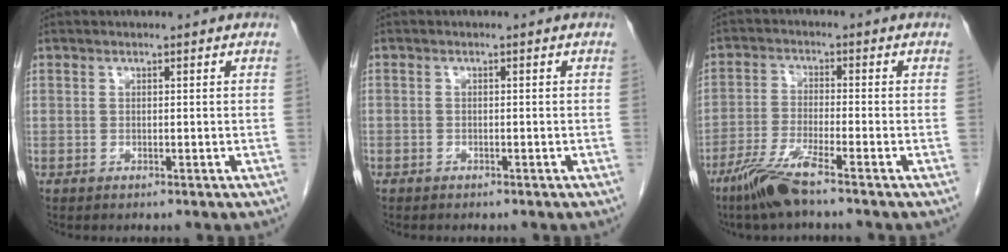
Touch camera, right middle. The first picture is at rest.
{"total": 0.7, "force": [-0.5, 0.5, 0.0], "torque": [-0.009, 0.002, -0.010]}
{"total": 6.8, "force": [-4.9, -0.1, 4.8], "torque": [-0.103, -0.021, -0.103]}